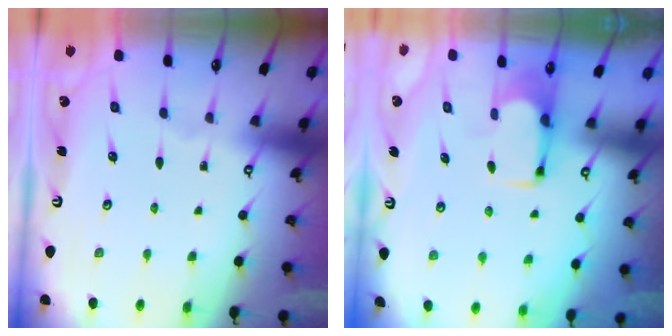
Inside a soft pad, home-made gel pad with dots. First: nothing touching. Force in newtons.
{"total": 1.7, "press": 1.5, "slide": 0.7}